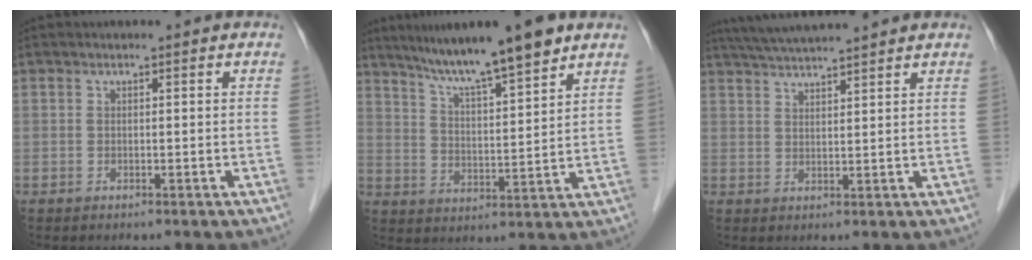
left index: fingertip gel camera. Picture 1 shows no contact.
{"total": 12.0, "force": [9.5, 0.0, 7.4], "torque": [-0.123, 0.007, 0.160]}
{"total": 8.8, "force": [8.1, -0.4, 3.6], "torque": [-0.068, 0.030, 0.126]}